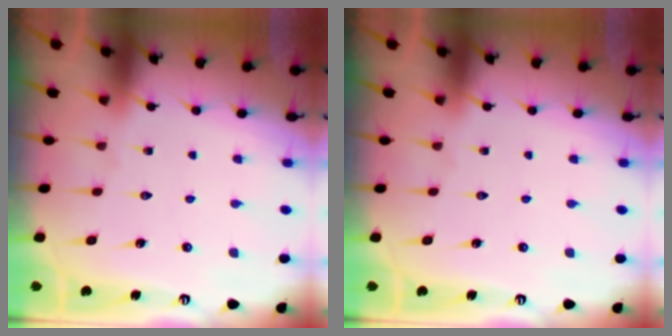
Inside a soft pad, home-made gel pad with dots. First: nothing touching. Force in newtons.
{"total": 0.0}